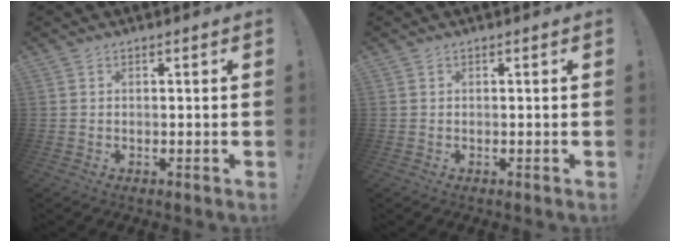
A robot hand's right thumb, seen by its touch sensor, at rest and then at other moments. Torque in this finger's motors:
{"motor_torque": [-0.15, 0.04, -0.14, 0.05, -0.05]}